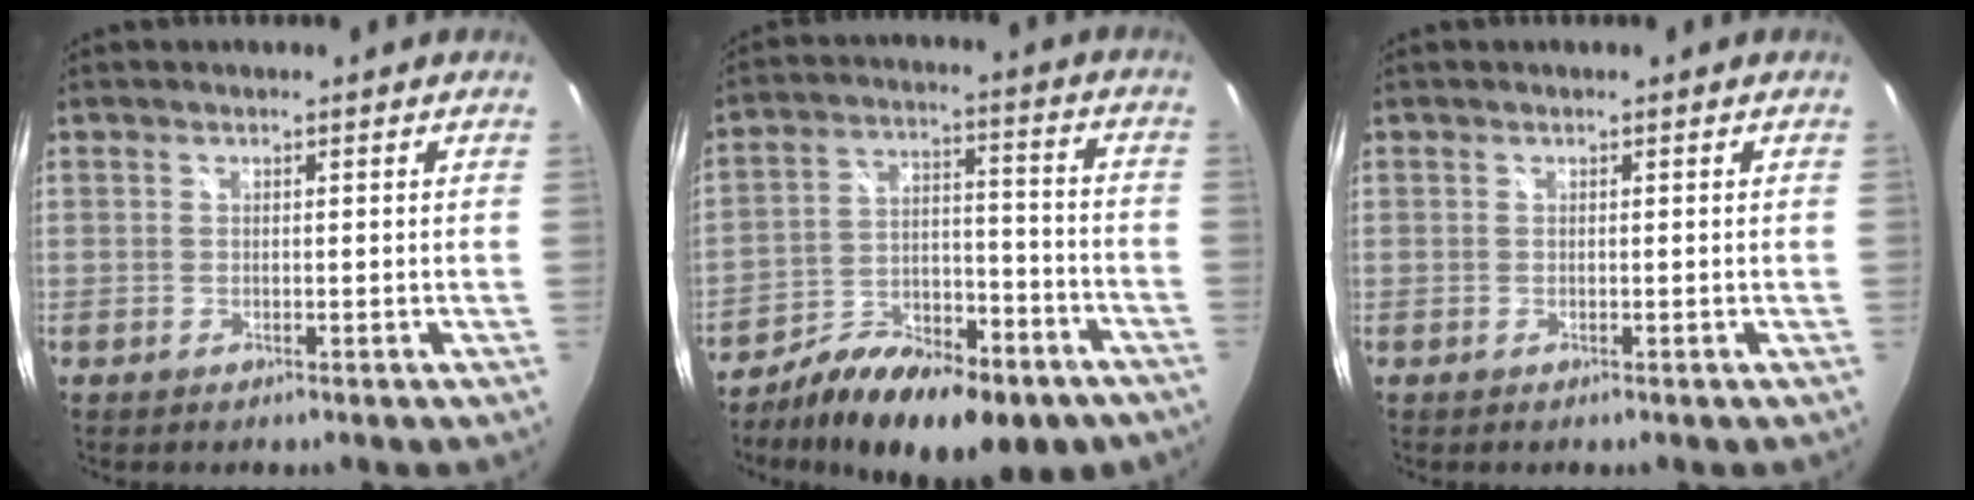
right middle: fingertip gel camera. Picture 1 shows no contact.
{"total": 21.1, "force": [-14.1, 9.1, 12.8], "torque": [-0.212, -0.010, -0.208]}
{"total": 0.0}